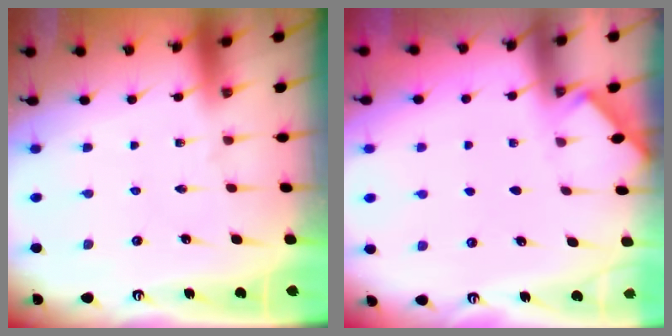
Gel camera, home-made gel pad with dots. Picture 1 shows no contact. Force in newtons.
{"total": 2.8, "press": 2.7, "slide": 0.4}